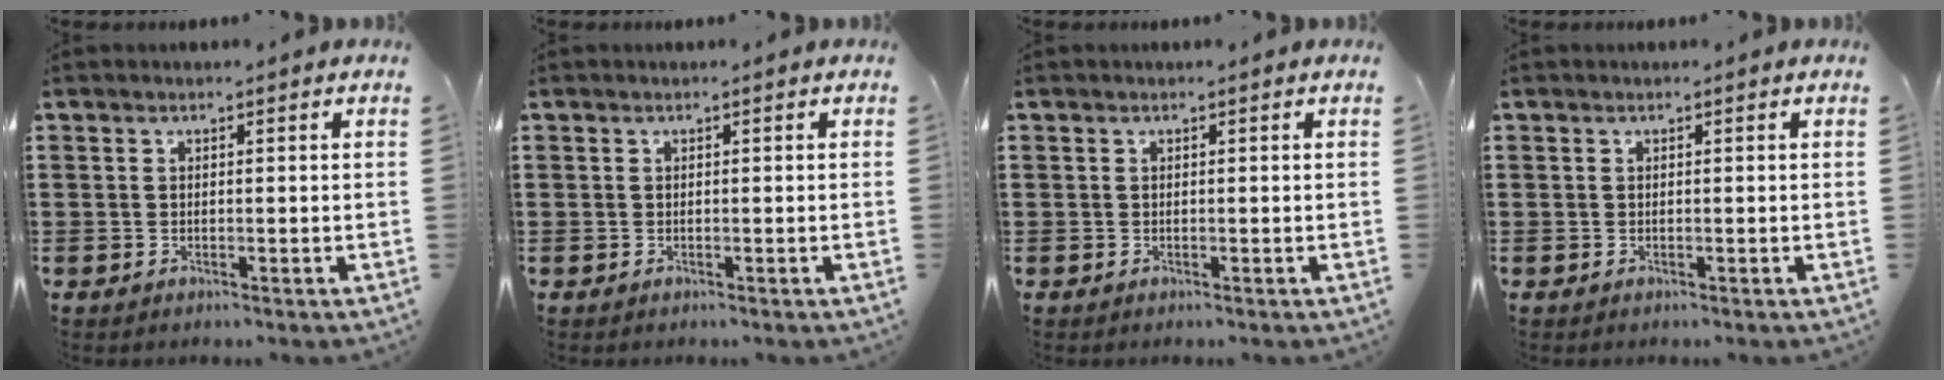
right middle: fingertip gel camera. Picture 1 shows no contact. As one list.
[{"total": 0.0}, {"total": 0.0}, {"total": 0.0}]